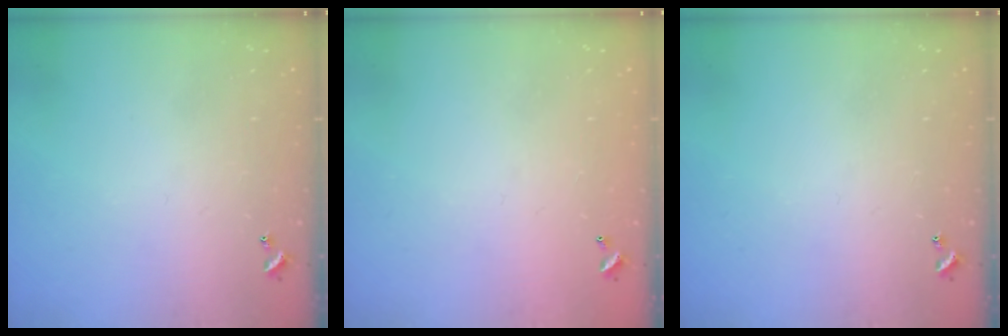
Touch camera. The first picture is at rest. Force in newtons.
{"total": 2.8, "press": 2.8, "slide": 0.1}
{"total": 0.0}